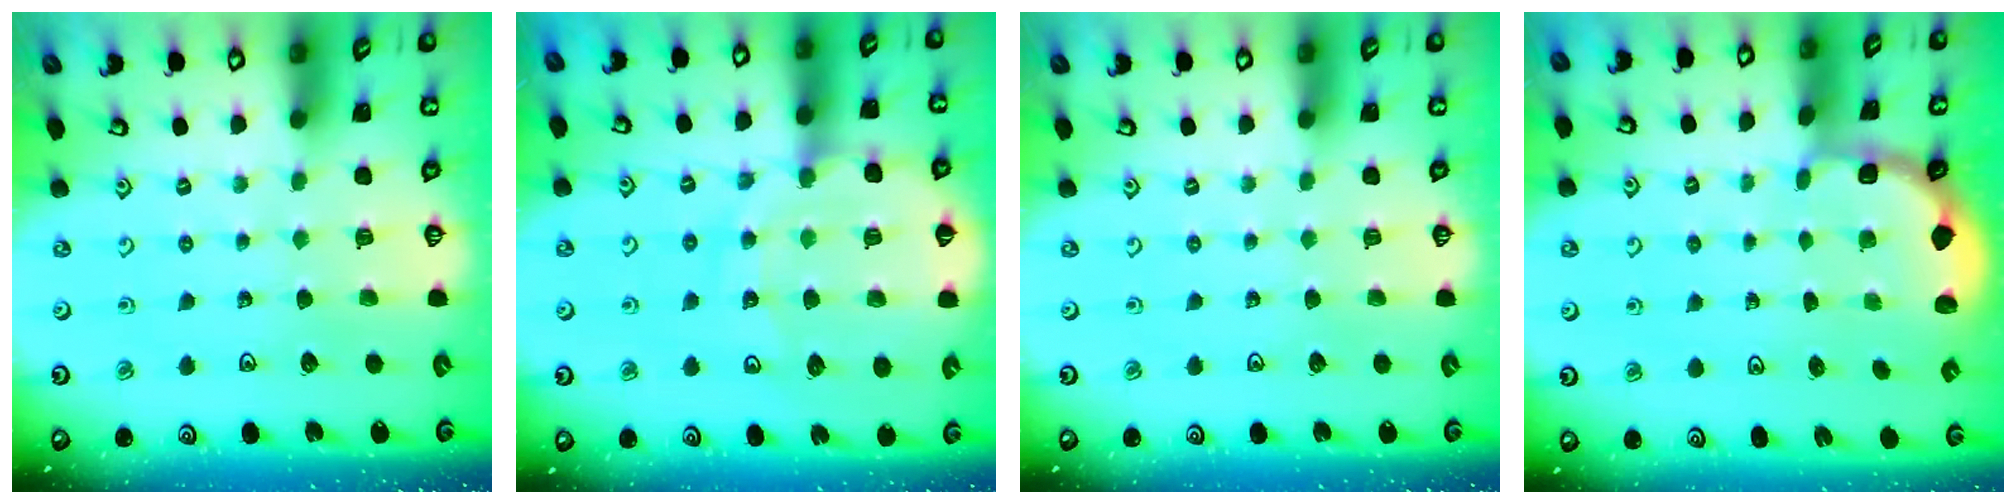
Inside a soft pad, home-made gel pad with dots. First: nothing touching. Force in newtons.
{"total": 14.6, "press": 14.1, "slide": 3.5}
{"total": 0.0}
{"total": 1.8, "press": 1.6, "slide": 0.7}